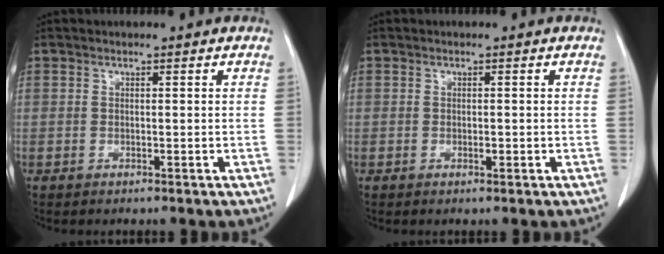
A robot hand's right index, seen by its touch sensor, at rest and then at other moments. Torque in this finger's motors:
{"motor_torque": [-0.20, 0.18, -0.10, 0.02]}